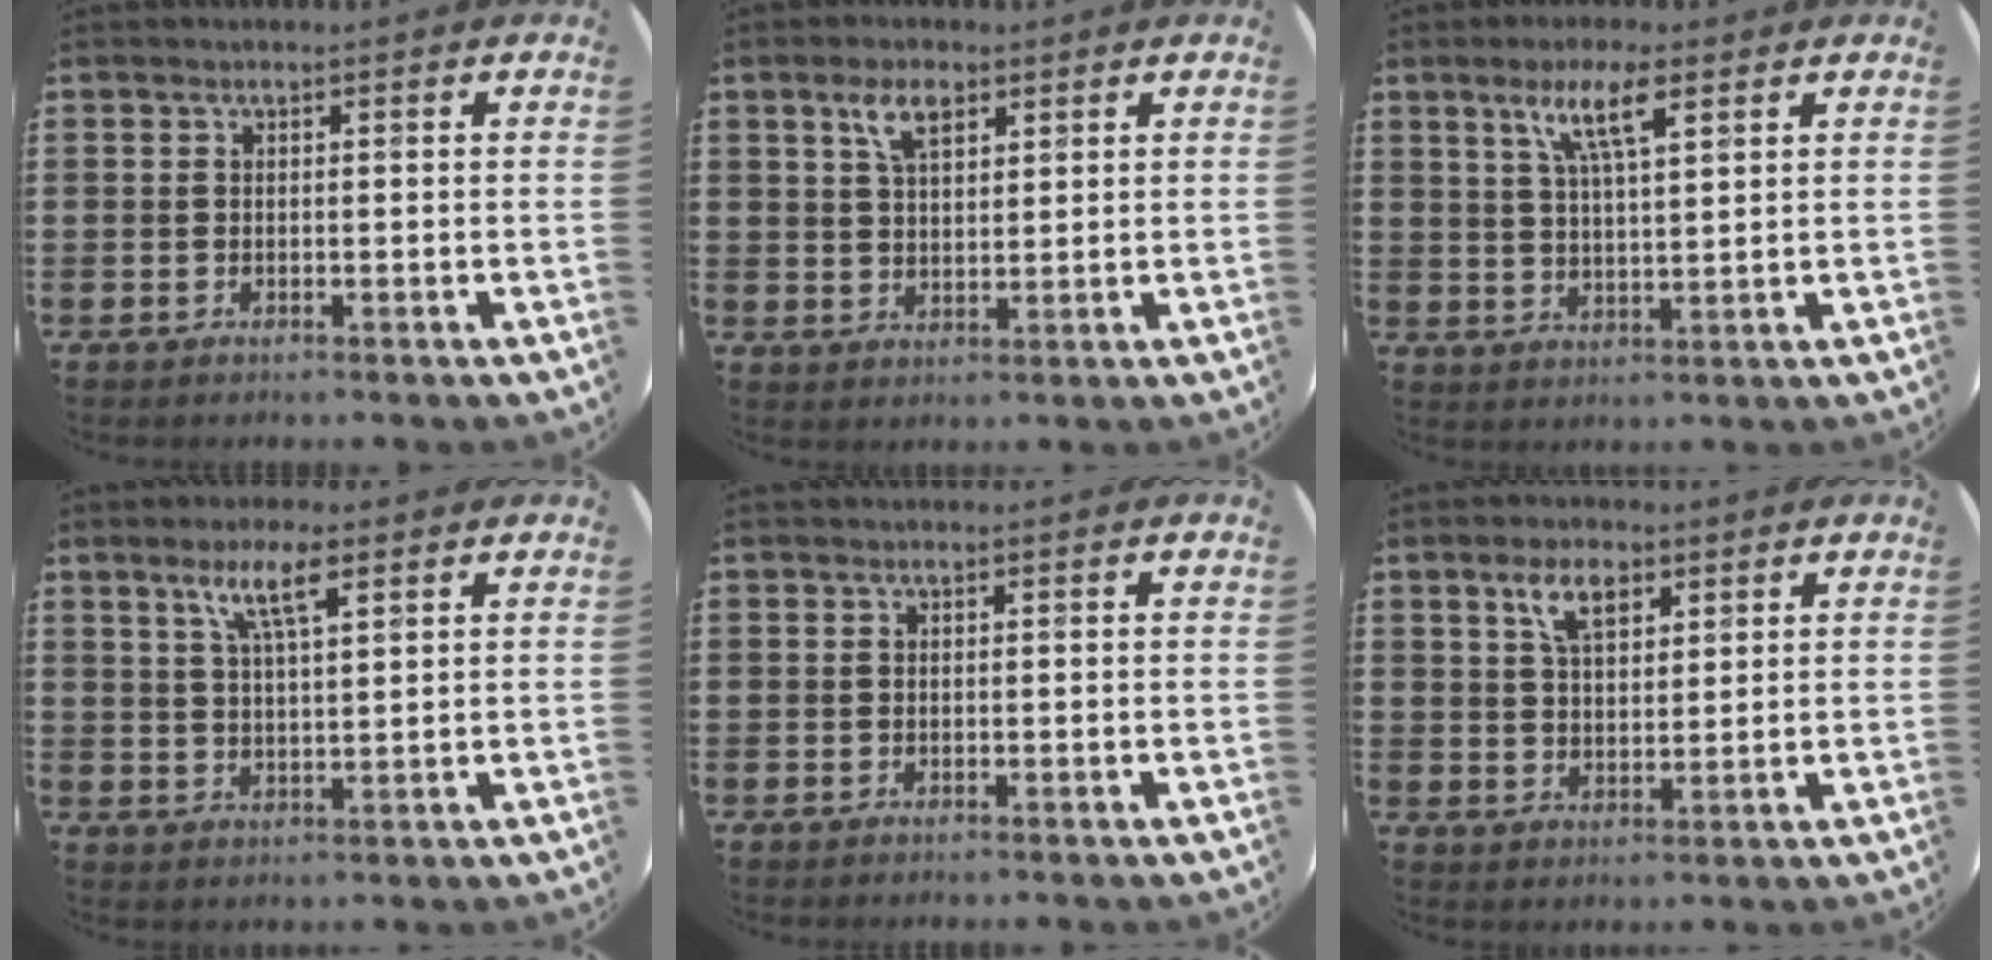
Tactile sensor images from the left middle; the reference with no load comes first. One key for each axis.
{"total": 4.5, "fx": 2.8, "fy": 2.1, "fz": 2.8, "tx": -0.055, "ty": 0.005, "tz": 0.049}
{"total": 6.7, "fx": 4.0, "fy": 1.6, "fz": 5.2, "tx": -0.106, "ty": 0.006, "tz": 0.067}
{"total": 6.0, "fx": 3.7, "fy": 1.4, "fz": 4.6, "tx": -0.084, "ty": 0.004, "tz": 0.059}
{"total": 0.0}
{"total": 5.1, "fx": 3.1, "fy": 2.6, "fz": 3.2, "tx": -0.057, "ty": 0.003, "tz": 0.052}